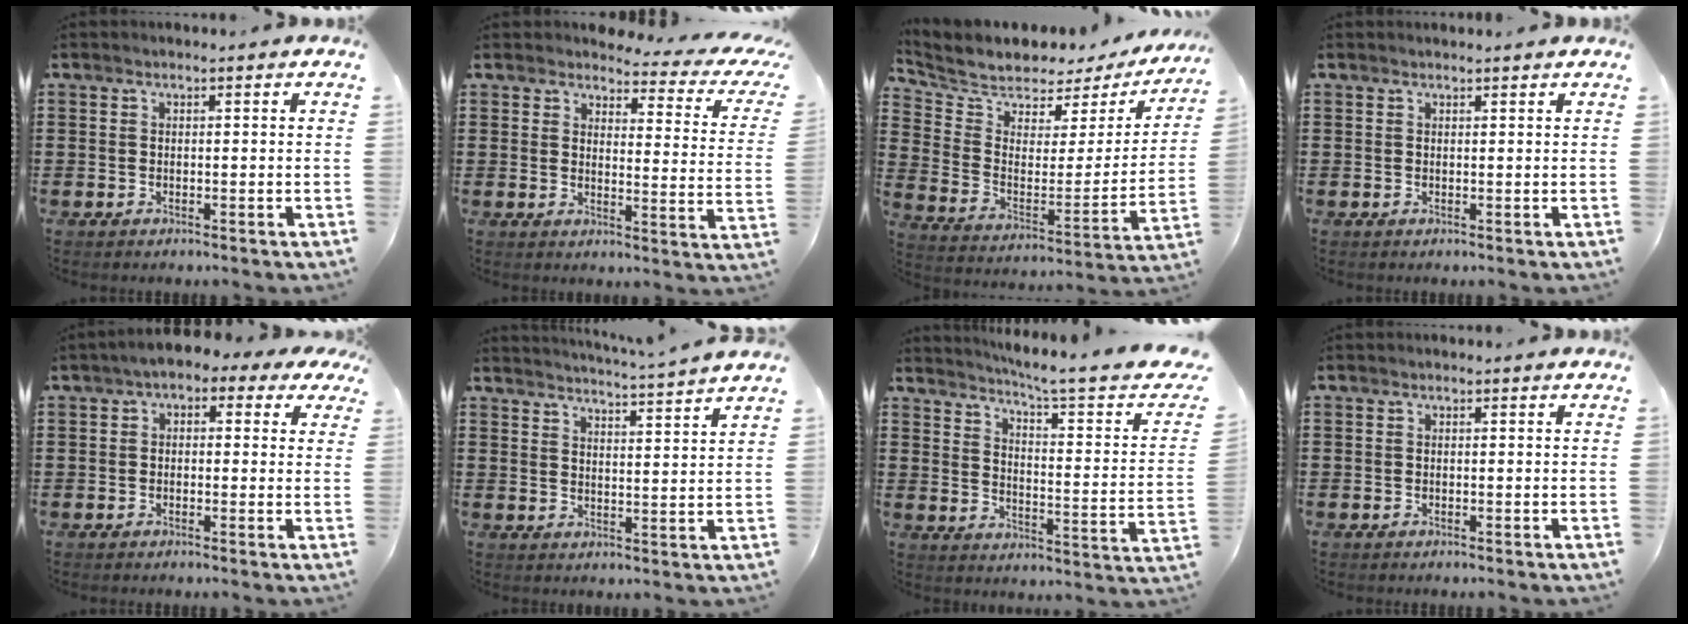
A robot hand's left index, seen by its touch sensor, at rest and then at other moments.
{"total": 3.8, "force": [3.3, 0.8, 1.8], "torque": [-0.047, -0.019, 0.051]}
{"total": 4.8, "force": [4.4, 1.8, 0.3], "torque": [-0.044, -0.042, 0.071]}
{"total": 0.6, "force": [0.6, 0.0, 0.1], "torque": [-0.004, 0.000, 0.013]}
{"total": 2.2, "force": [0.0, 1.5, 1.7], "torque": [-0.036, 0.010, -0.005]}
{"total": 3.9, "force": [3.7, -1.0, 0.6], "torque": [-0.026, -0.029, 0.061]}
{"total": 5.9, "force": [4.5, -0.8, 3.8], "torque": [-0.078, -0.043, 0.065]}
{"total": 0.0}